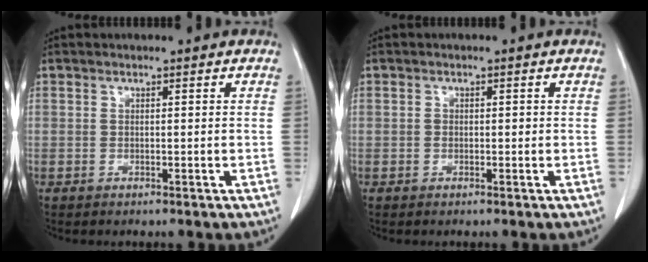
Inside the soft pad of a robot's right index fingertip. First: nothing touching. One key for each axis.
{"total": 0.8, "fx": -0.1, "fy": 0.6, "fz": 0.4, "tx": -0.008, "ty": 0.002, "tz": -0.002}